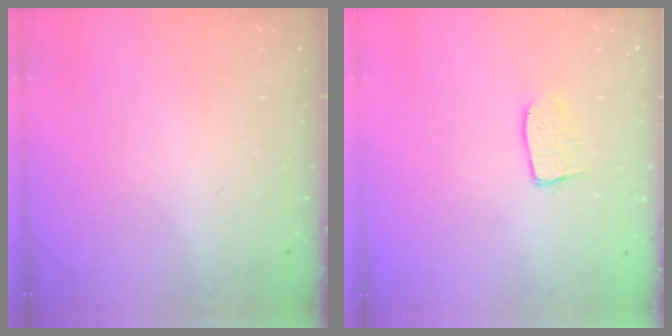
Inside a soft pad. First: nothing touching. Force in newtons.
{"total": 4.2, "press": 4.2, "slide": 0.3}